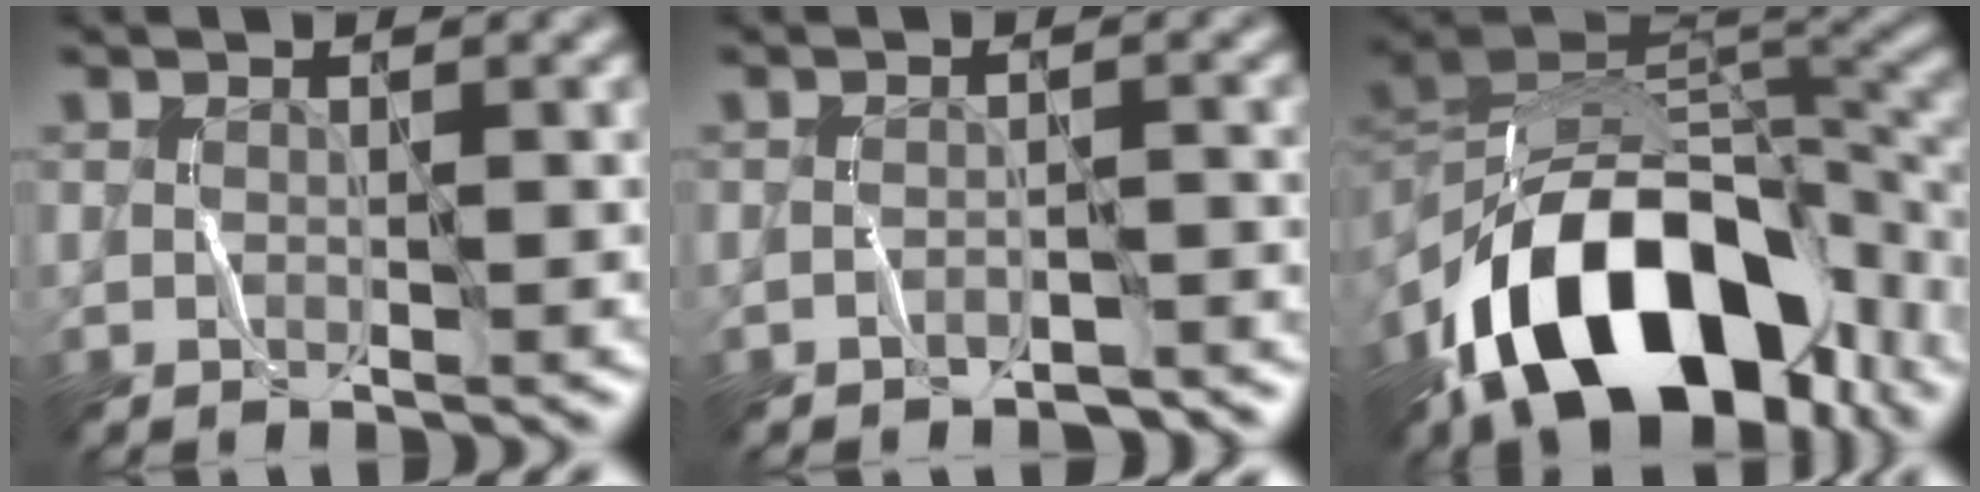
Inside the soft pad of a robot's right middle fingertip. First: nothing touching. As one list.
[{"total": 2.2, "force": [-2.1, 0.4, 0.3], "torque": [-0.002, 0.008, -0.028]}, {"total": 15.6, "force": [-8.3, 8.9, 9.9], "torque": [-0.165, 0.013, -0.142]}]